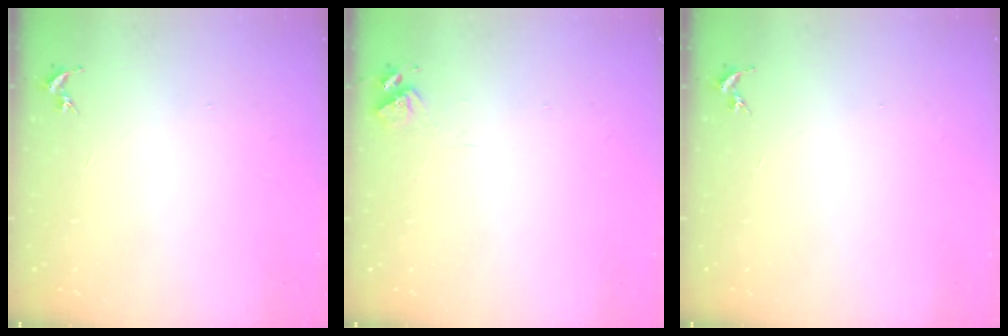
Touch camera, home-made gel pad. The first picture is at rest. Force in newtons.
{"total": 6.4, "press": 6.4, "slide": 0.8}
{"total": 0.0}